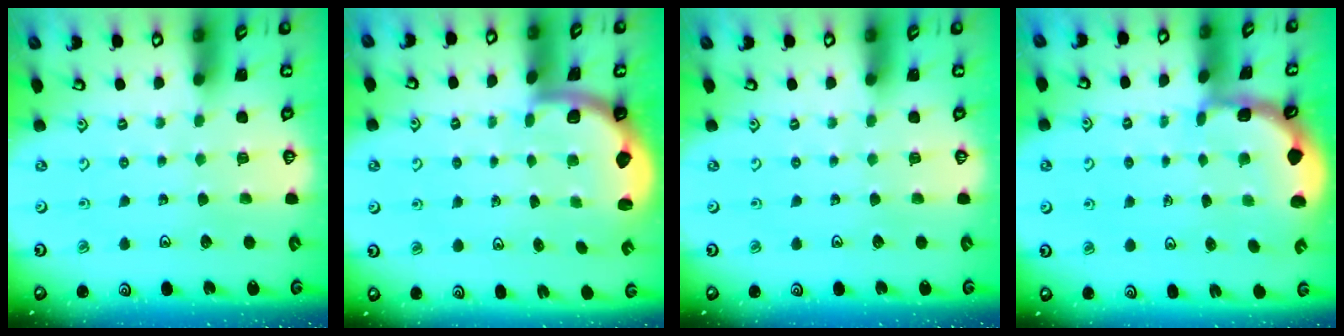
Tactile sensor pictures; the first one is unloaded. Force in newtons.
{"total": 2.0, "press": 2.0, "slide": 0.5}
{"total": 0.0}
{"total": 1.8, "press": 1.8, "slide": 0.2}